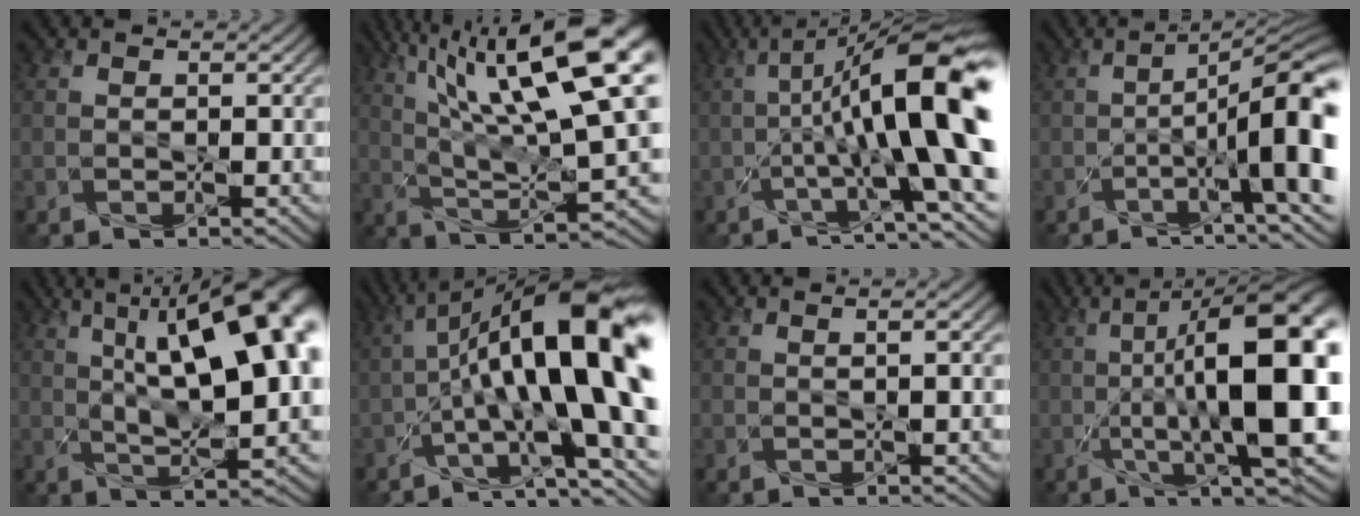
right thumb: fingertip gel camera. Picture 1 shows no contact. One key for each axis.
{"total": 18.1, "fx": 7.8, "fy": 5.2, "fz": 15.4, "tx": -0.270, "ty": 0.025, "tz": 0.127}
{"total": 13.8, "fx": 0.4, "fy": 2.5, "fz": 13.5, "tx": -0.202, "ty": 0.020, "tz": -0.003}
{"total": 11.7, "fx": -1.7, "fy": 2.4, "fz": 11.3, "tx": -0.153, "ty": 0.008, "tz": -0.036}
{"total": 16.7, "fx": 5.2, "fy": 6.5, "fz": 14.5, "tx": -0.209, "ty": 0.039, "tz": 0.061}
{"total": 17.2, "fx": -0.1, "fy": 4.9, "fz": 16.4, "tx": -0.241, "ty": 0.028, "tz": -0.016}
{"total": 1.6, "fx": 0.1, "fy": 0.1, "fz": 1.6, "tx": -0.026, "ty": 0.005, "tz": 0.004}
{"total": 16.0, "fx": 0.3, "fy": 4.4, "fz": 15.4, "tx": -0.227, "ty": 0.017, "tz": -0.002}